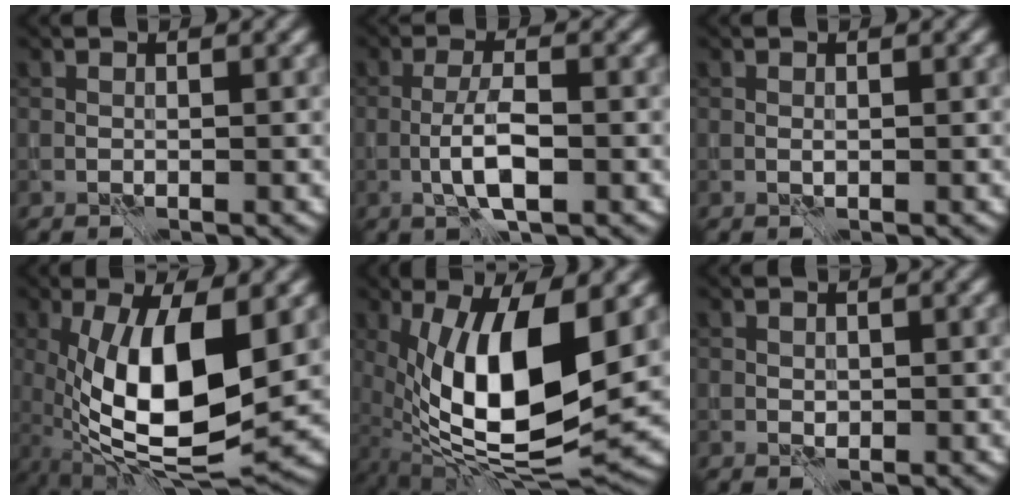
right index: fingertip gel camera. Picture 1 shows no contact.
{"total": 3.6, "force": [-1.5, 0.8, 3.2], "torque": [-0.065, 0.002, -0.032]}
{"total": 0.0}
{"total": 11.9, "force": [-0.6, 4.4, 11.1], "torque": [-0.198, -0.007, -0.015]}
{"total": 12.8, "force": [0.6, 4.6, 11.9], "torque": [-0.207, -0.009, 0.007]}
{"total": 0.8, "force": [0.0, 0.7, 0.3], "torque": [-0.005, -0.001, 0.001]}